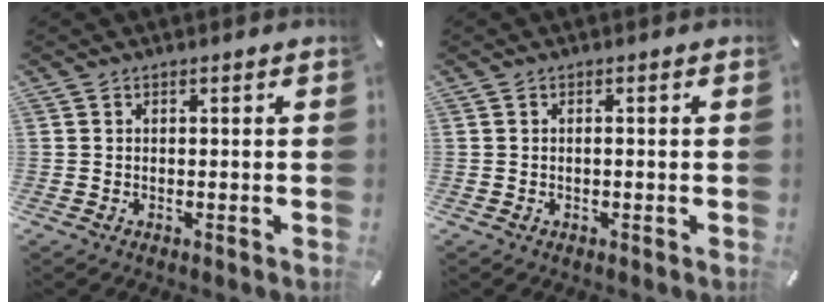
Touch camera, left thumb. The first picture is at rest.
{"total": 0.8, "force": [-0.1, 0.3, 0.7], "torque": [-0.014, 0.000, -0.003]}